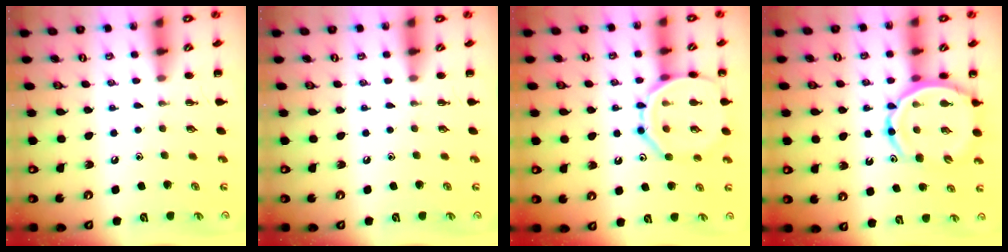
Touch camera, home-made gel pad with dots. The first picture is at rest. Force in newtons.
{"total": 0.0}
{"total": 13.5, "press": 13.4, "slide": 1.2}
{"total": 13.2, "press": 12.7, "slide": 3.6}